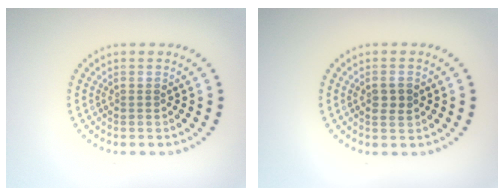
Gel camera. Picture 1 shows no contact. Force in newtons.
{"total": 1.8, "press": 1.8, "slide": 0.2}